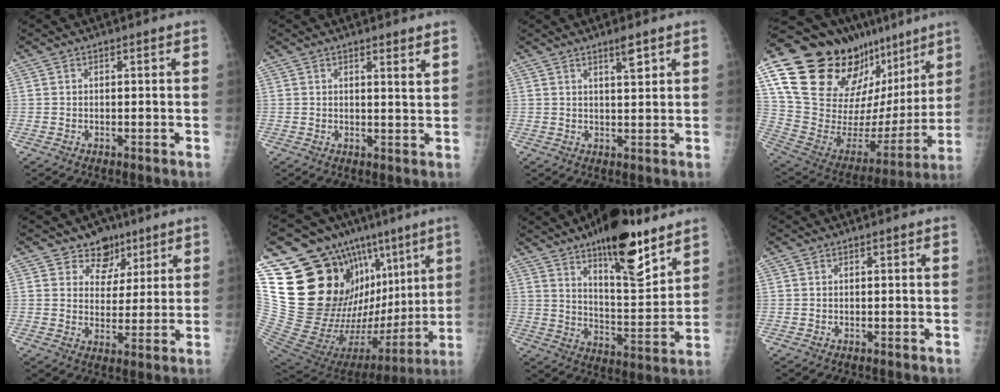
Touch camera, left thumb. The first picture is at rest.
{"total": 2.4, "force": [1.9, 0.1, 1.5], "torque": [-0.014, -0.016, 0.026]}
{"total": 3.1, "force": [2.1, 0.5, 2.2], "torque": [-0.032, -0.016, 0.034]}
{"total": 33.3, "force": [17.6, 17.3, 22.3], "torque": [-0.316, -0.012, 0.306]}
{"total": 6.9, "force": [4.6, 5.1, 0.8], "torque": [0.026, -0.026, 0.072]}
{"total": 32.7, "force": [11.3, 16.9, 25.7], "torque": [-0.368, -0.012, 0.219]}
{"total": 17.6, "force": [11.7, 5.8, 11.9], "torque": [-0.141, -0.078, 0.187]}
{"total": 0.0}